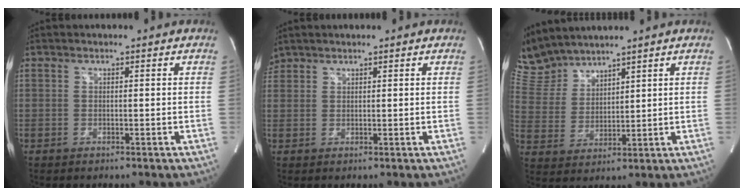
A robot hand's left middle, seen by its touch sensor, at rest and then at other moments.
{"total": 1.9, "force": [1.9, 0.6, 0.0], "torque": [-0.003, 0.018, 0.038]}
{"total": 7.9, "force": [7.8, 0.8, 0.8], "torque": [-0.044, 0.019, 0.177]}